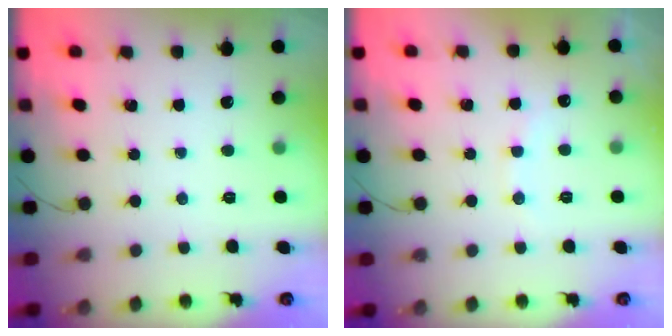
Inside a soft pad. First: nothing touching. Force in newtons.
{"total": 7.3, "press": 7.2, "slide": 1.0}